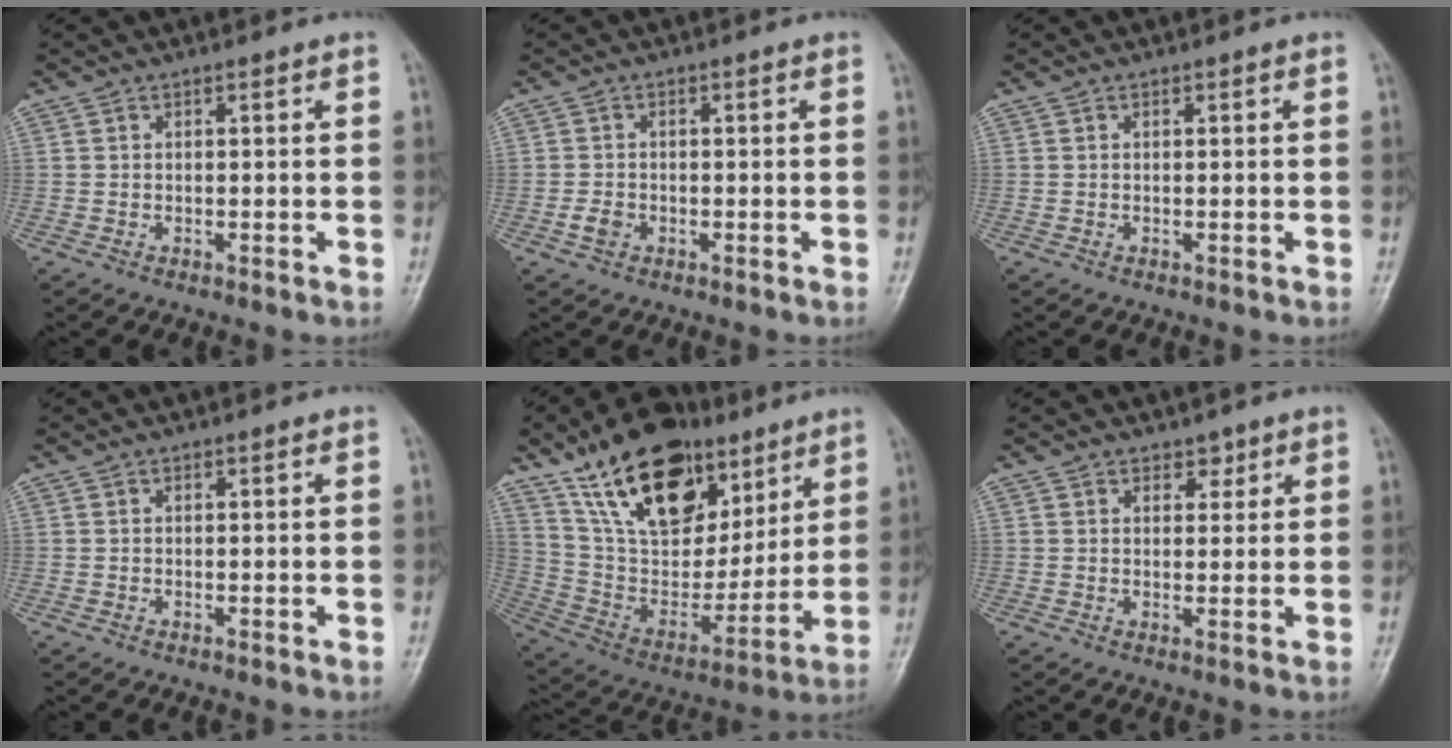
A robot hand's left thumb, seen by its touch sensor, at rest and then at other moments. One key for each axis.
{"total": 2.4, "fx": -0.9, "fy": 1.9, "fz": 1.3, "tx": -0.020, "ty": 0.005, "tz": -0.018}
{"total": 0.0}
{"total": 0.0}
{"total": 26.4, "fx": 14.8, "fy": 14.9, "fz": 16.0, "tx": -0.236, "ty": -0.034, "tz": 0.266}
{"total": 2.5, "fx": 1.6, "fy": 1.7, "fz": 0.8, "tx": 0.011, "ty": -0.008, "tz": 0.019}